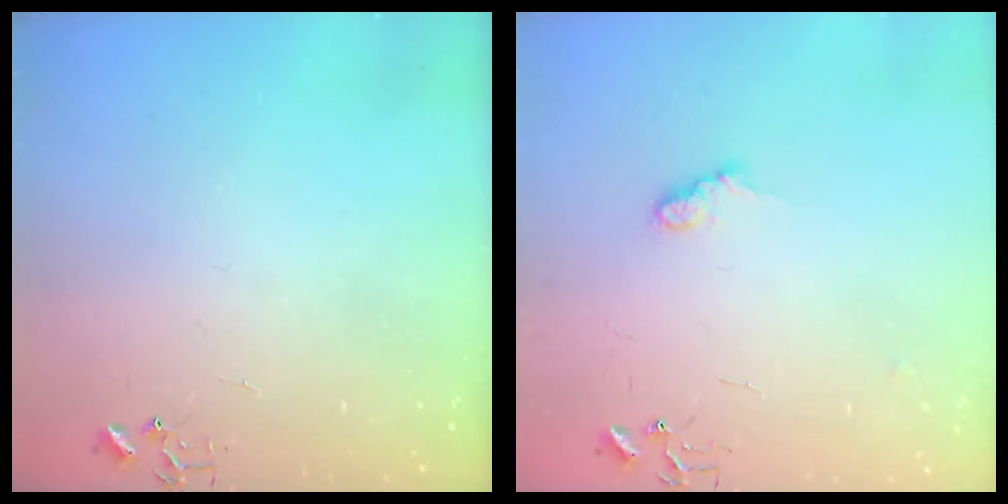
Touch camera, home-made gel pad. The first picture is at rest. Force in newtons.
{"total": 9.0, "press": 8.9, "slide": 0.9}